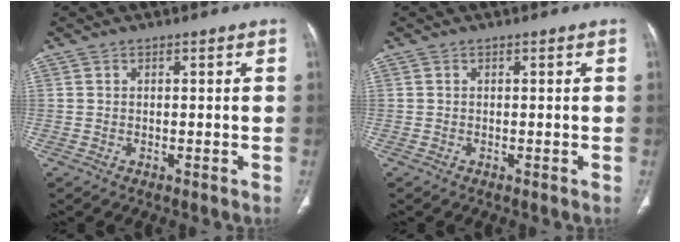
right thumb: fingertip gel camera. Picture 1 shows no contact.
{"total": 0.0}